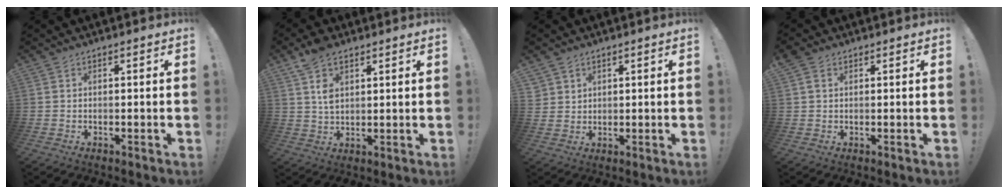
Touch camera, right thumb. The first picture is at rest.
{"total": 7.6, "force": [4.2, 4.1, 4.8], "torque": [-0.076, -0.015, 0.078]}
{"total": 3.3, "force": [2.4, 2.2, 0.5], "torque": [-0.004, -0.017, 0.045]}
{"total": 2.6, "force": [1.2, 1.7, 1.6], "torque": [-0.024, 0.001, 0.024]}